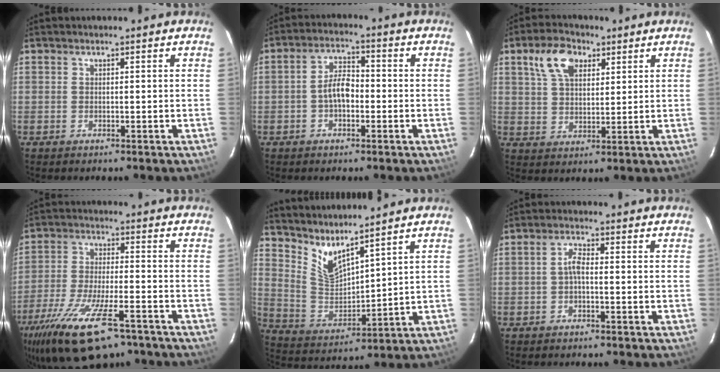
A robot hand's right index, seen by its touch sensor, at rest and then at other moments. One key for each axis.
{"total": 5.4, "fx": -1.3, "fy": 3.0, "fz": 4.4, "tx": -0.082, "ty": 0.014, "tz": -0.022}
{"total": 8.6, "fx": 4.3, "fy": 4.9, "fz": 5.6, "tx": -0.111, "ty": 0.028, "tz": 0.080}
{"total": 19.0, "fx": -12.5, "fy": 6.1, "fz": 13.0, "tx": -0.262, "ty": -0.052, "tz": -0.209}
{"total": 8.3, "fx": 7.0, "fy": 1.4, "fz": 4.2, "tx": -0.090, "ty": -0.017, "tz": 0.147}
{"total": 2.2, "fx": -0.7, "fy": 0.7, "fz": 2.0, "tx": -0.043, "ty": 0.009, "tz": -0.014}